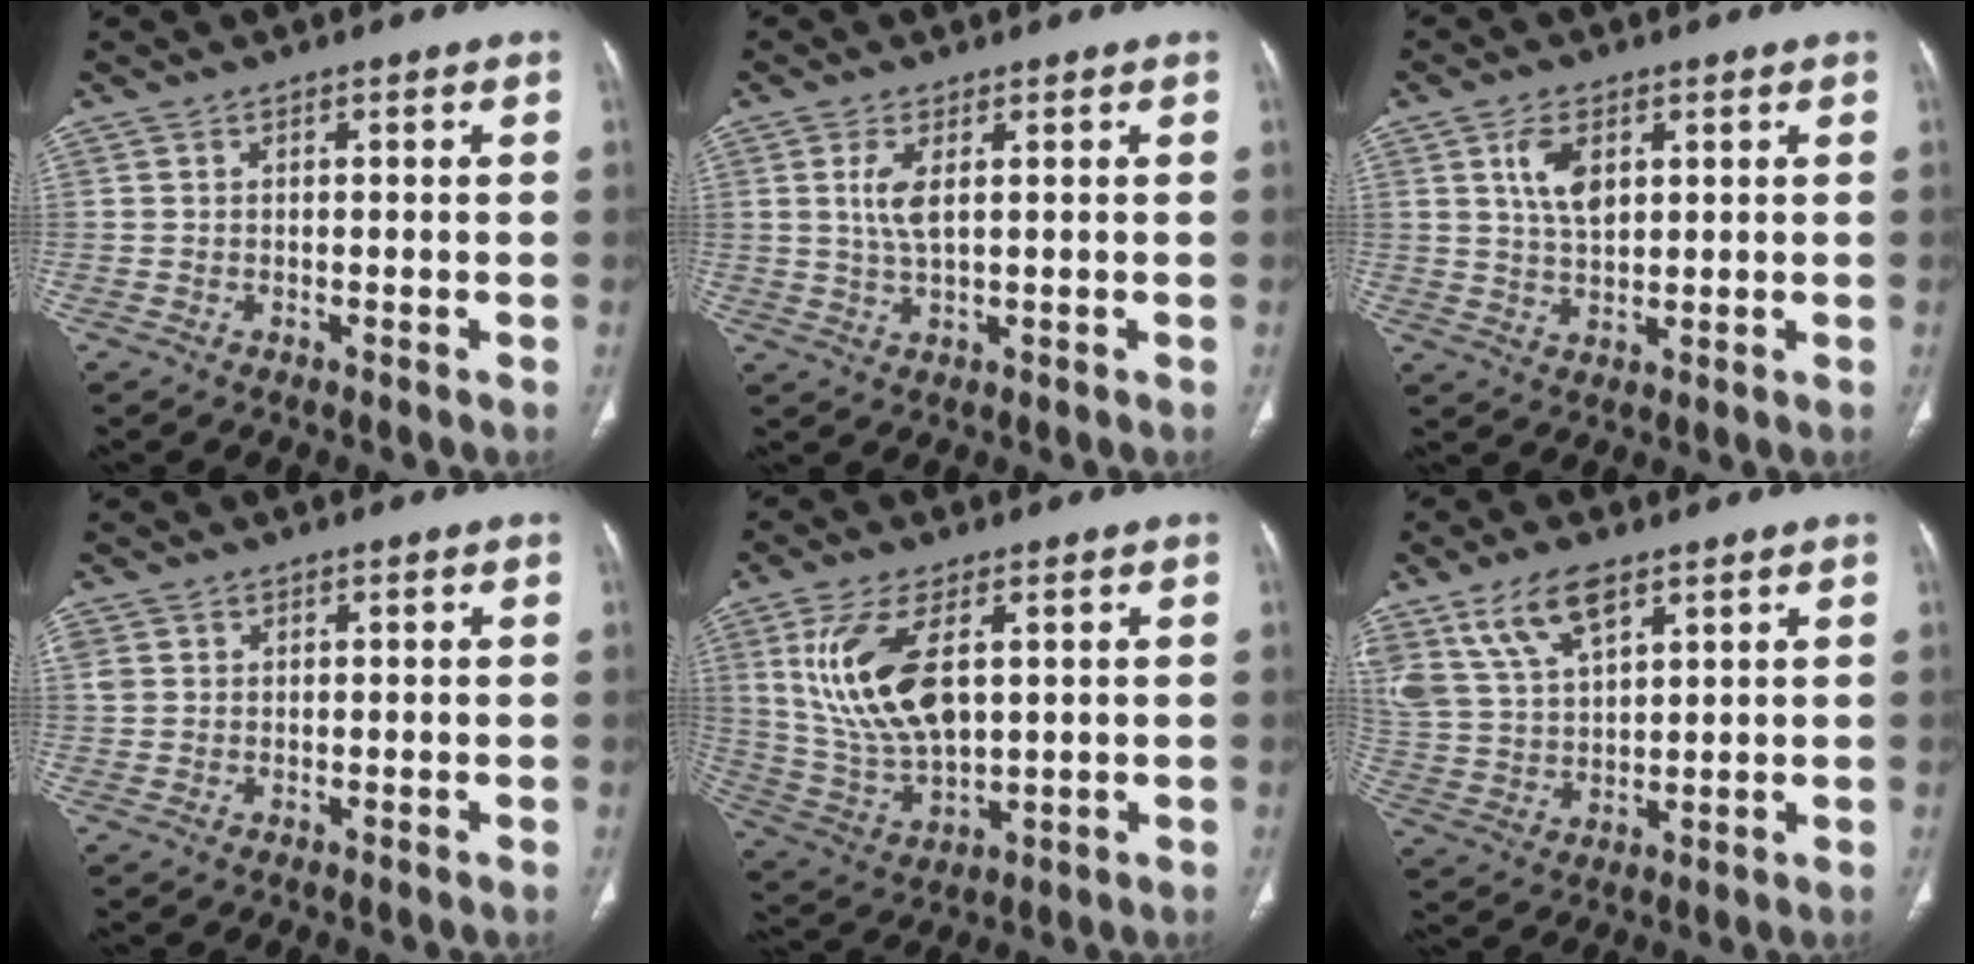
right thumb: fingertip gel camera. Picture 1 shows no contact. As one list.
[{"total": 4.4, "force": [1.2, 1.6, 3.9], "torque": [-0.092, -0.007, 0.029]}, {"total": 6.3, "force": [2.2, 3.5, 4.7], "torque": [-0.084, -0.009, 0.047]}, {"total": 2.2, "force": [0.7, 1.9, 0.8], "torque": [-0.013, 0.006, 0.019]}, {"total": 15.6, "force": [4.2, 7.8, 12.8], "torque": [-0.259, -0.016, 0.094]}, {"total": 12.0, "force": [7.2, 5.7, 7.7], "torque": [-0.141, -0.018, 0.149]}]